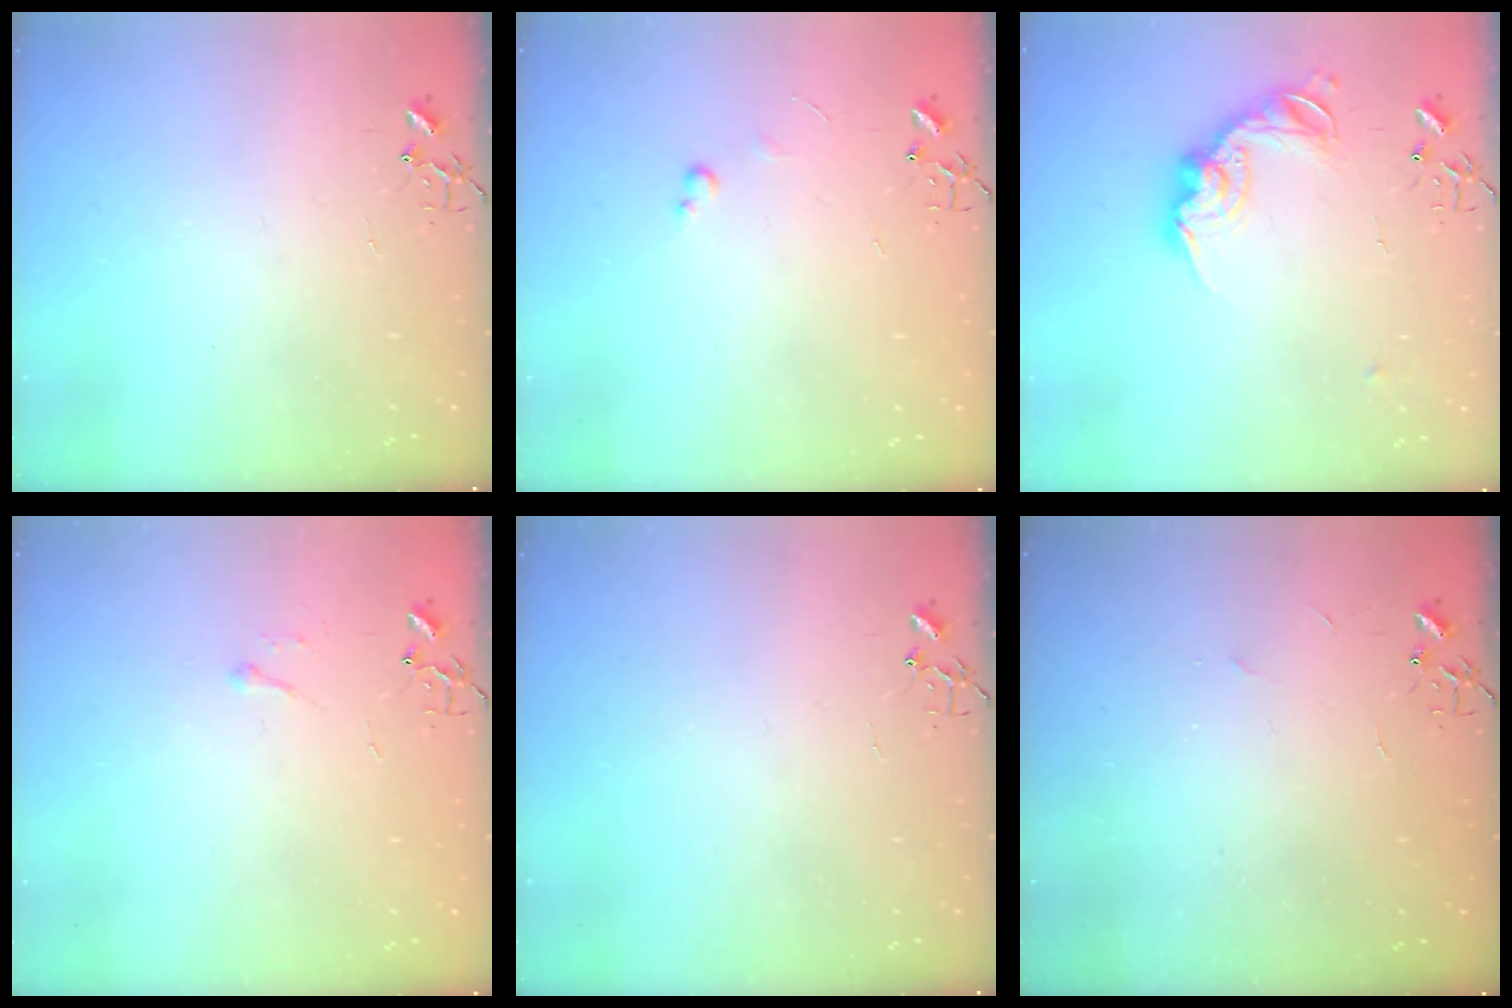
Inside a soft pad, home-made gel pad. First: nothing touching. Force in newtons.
{"total": 3.4, "press": 3.4, "slide": 0.5}
{"total": 14.6, "press": 14.6, "slide": 0.7}
{"total": 3.9, "press": 3.9, "slide": 0.6}
{"total": 0.0}
{"total": 2.2, "press": 2.2, "slide": 0.3}